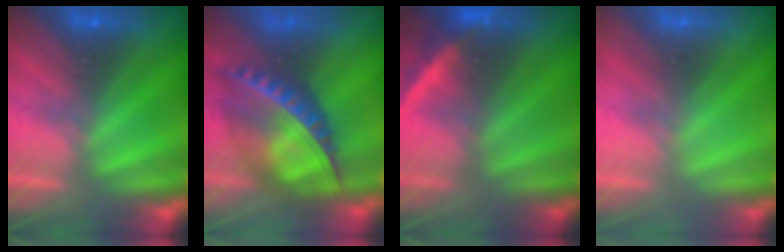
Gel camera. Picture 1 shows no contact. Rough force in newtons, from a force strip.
{"total": 8.8}
{"total": 2.2}
{"total": 2.1}